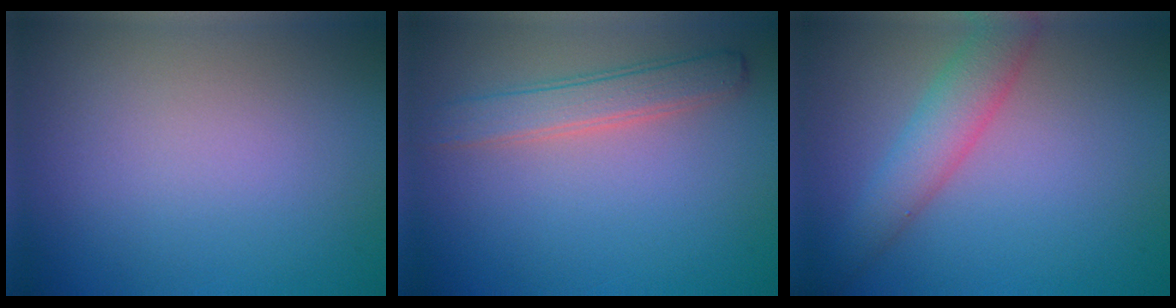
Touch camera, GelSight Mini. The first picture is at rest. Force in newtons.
{"total": 2.9, "press": 2.9, "slide": 0.2}
{"total": 4.2, "press": 4.2, "slide": 0.2}